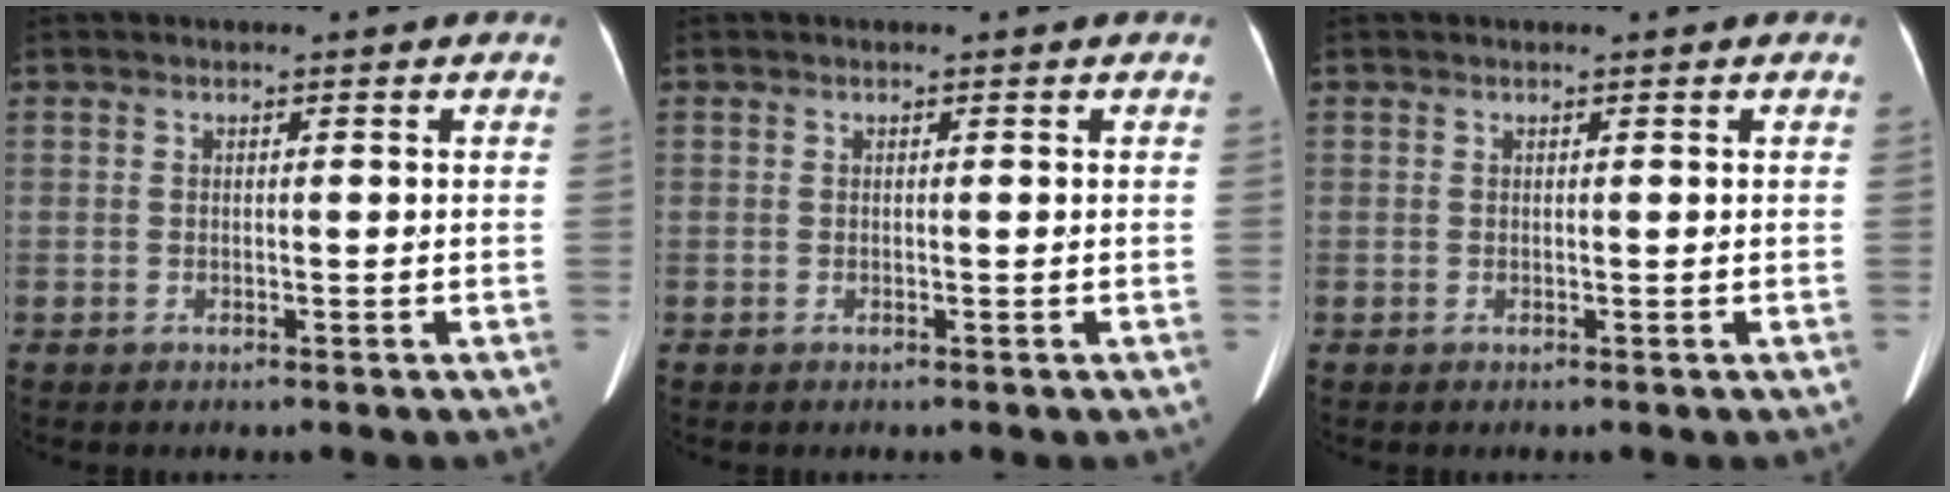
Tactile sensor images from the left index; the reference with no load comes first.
{"total": 0.0}
{"total": 0.0}